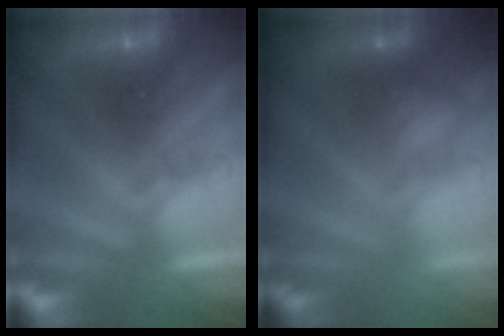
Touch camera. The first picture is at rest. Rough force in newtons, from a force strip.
{"total": 2.8}